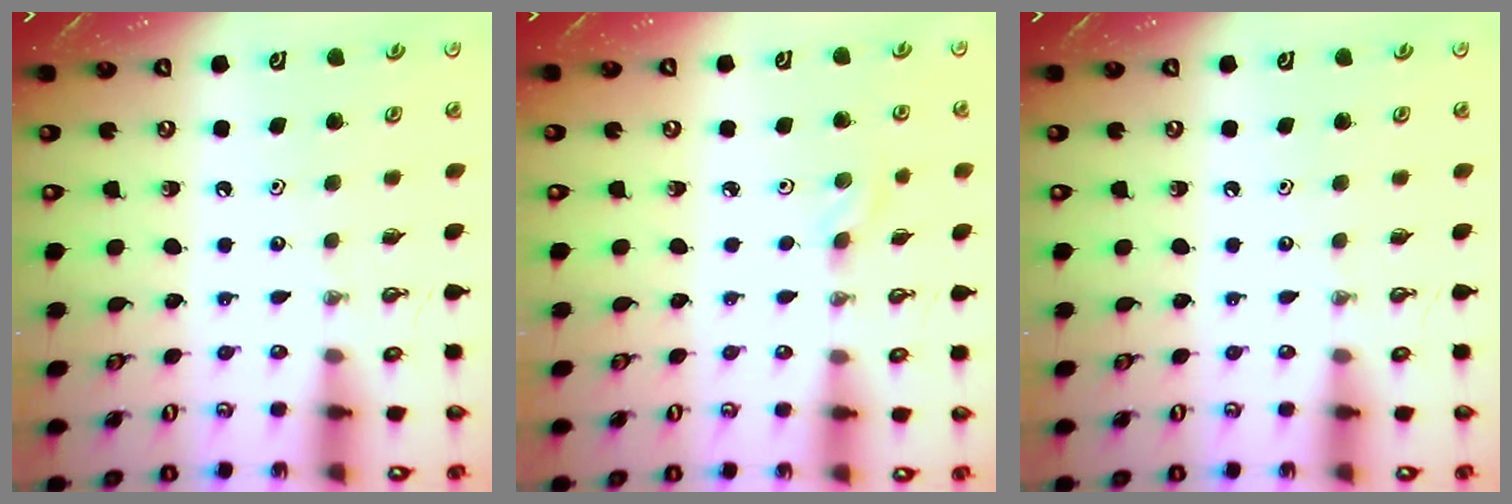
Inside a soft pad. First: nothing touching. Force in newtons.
{"total": 2.6, "press": 2.1, "slide": 1.5}
{"total": 0.0}